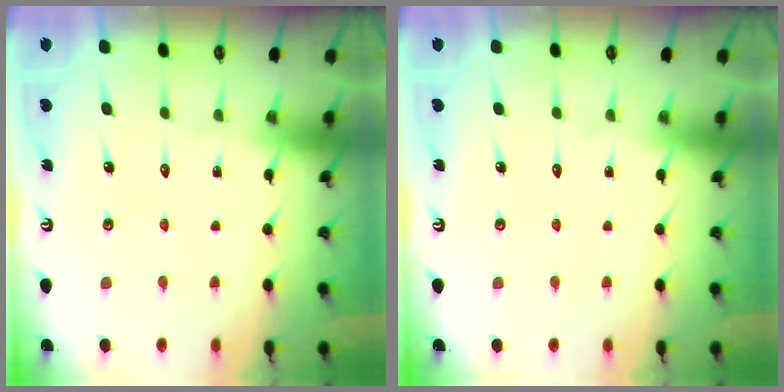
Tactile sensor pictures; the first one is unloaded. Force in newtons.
{"total": 0.0}